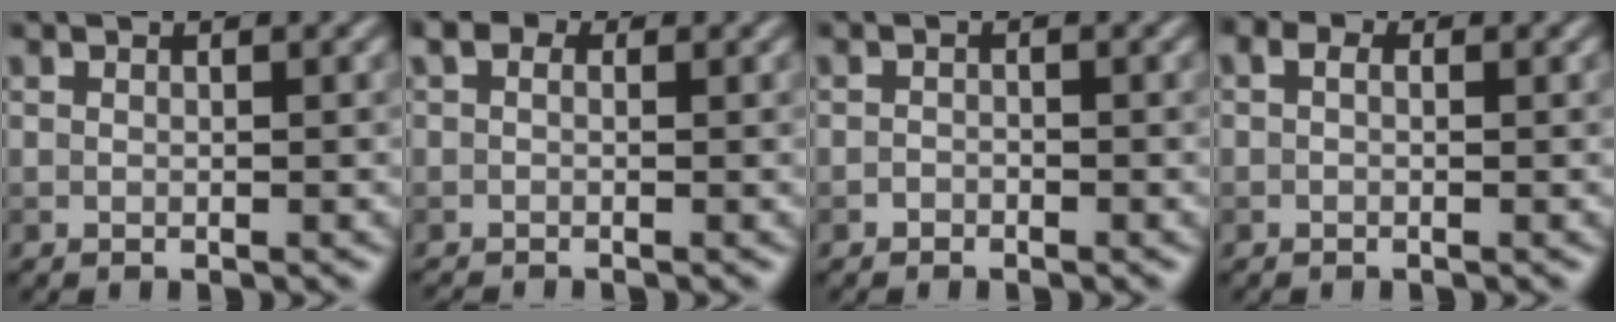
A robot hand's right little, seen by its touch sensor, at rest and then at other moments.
{"total": 1.2, "force": [-0.3, 0.8, 0.9], "torque": [-0.016, 0.004, -0.011]}
{"total": 0.7, "force": [-0.5, 0.4, 0.1], "torque": [0.001, -0.001, -0.010]}
{"total": 1.3, "force": [0.4, 0.8, 0.9], "torque": [-0.015, -0.003, -0.004]}